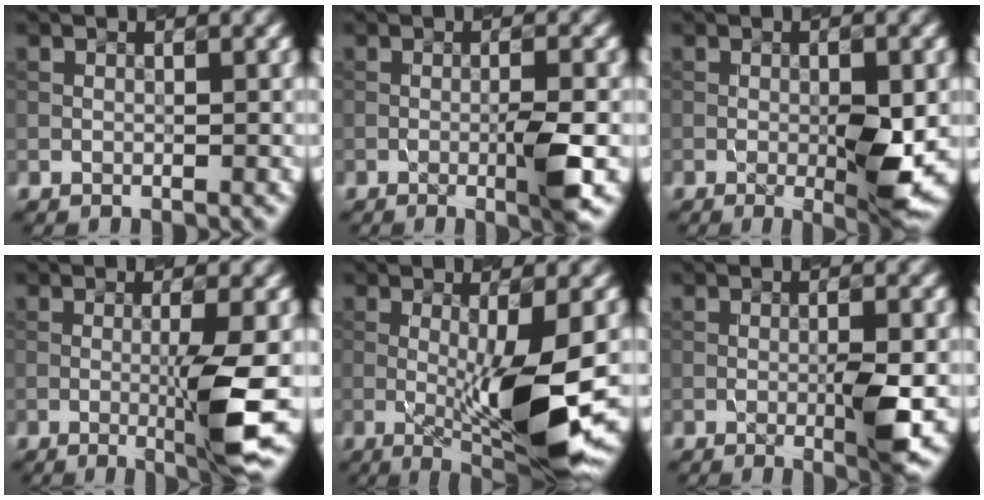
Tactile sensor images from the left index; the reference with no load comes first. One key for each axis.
{"total": 3.6, "fx": -0.8, "fy": 0.4, "fz": 3.5, "tx": -0.055, "ty": -0.002, "tz": -0.008}
{"total": 4.9, "fx": -0.8, "fy": 0.6, "fz": 4.8, "tx": -0.082, "ty": -0.009, "tz": -0.001}
{"total": 5.2, "fx": -1.0, "fy": 0.3, "fz": 5.1, "tx": -0.084, "ty": -0.008, "tz": -0.010}
{"total": 7.9, "fx": -1.1, "fy": 1.3, "fz": 7.7, "tx": -0.123, "ty": -0.019, "tz": -0.006}
{"total": 4.0, "fx": -0.8, "fy": 0.5, "fz": 3.9, "tx": -0.063, "ty": -0.005, "tz": -0.005}